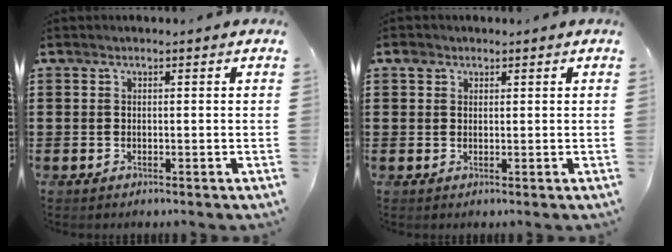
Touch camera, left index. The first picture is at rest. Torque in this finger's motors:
{"motor_torque": [0.24, -0.18, 0.00, 0.02]}